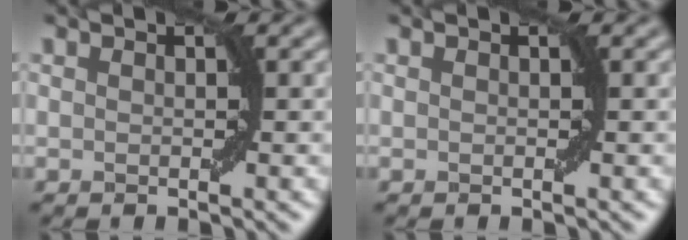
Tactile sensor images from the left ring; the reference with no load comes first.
{"total": 0.0}